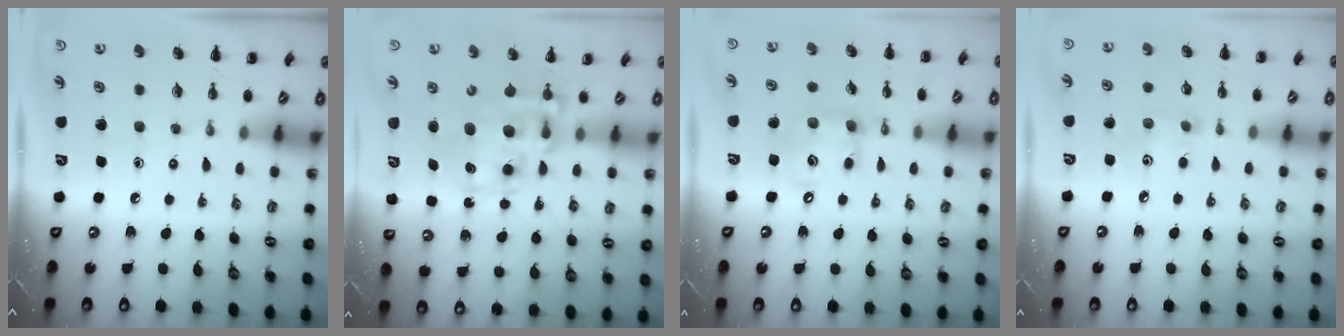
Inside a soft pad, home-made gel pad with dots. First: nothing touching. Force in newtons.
{"total": 12.0, "press": 11.7, "slide": 2.8}
{"total": 11.1, "press": 11.0, "slide": 1.3}
{"total": 3.5, "press": 3.4, "slide": 0.6}